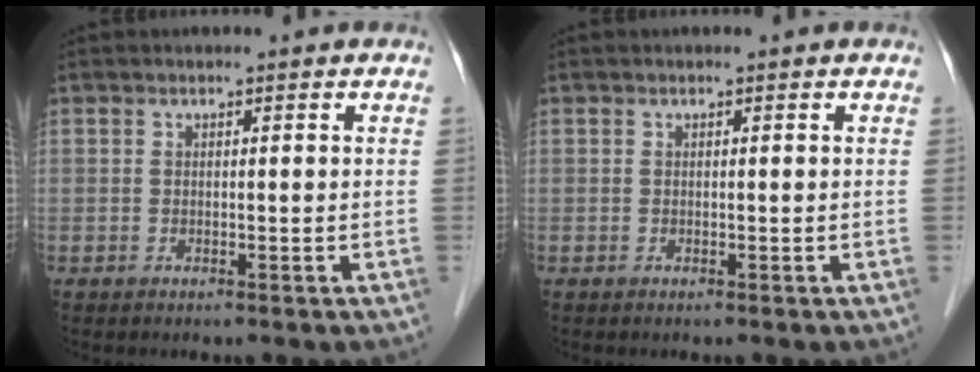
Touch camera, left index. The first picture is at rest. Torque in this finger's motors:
{"motor_torque": [0.00, 0.00, 0.00, 0.00]}